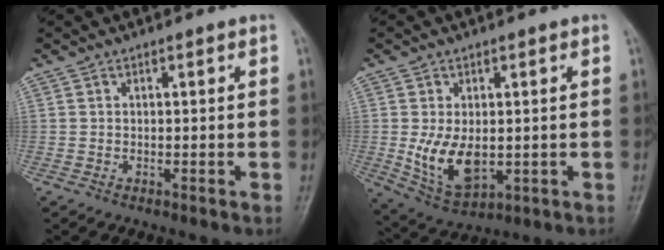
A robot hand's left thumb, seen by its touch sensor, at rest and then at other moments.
{"total": 9.5, "force": [-0.6, 5.8, 7.4], "torque": [-0.122, -0.013, 0.006]}